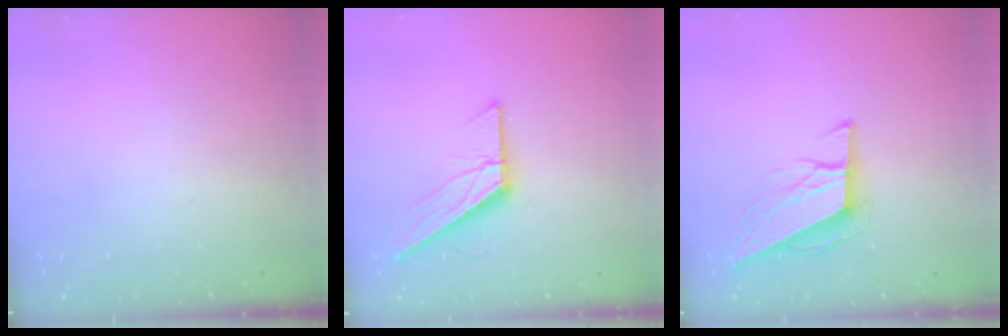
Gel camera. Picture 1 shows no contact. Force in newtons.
{"total": 13.8, "press": 13.8, "slide": 0.4}
{"total": 9.9, "press": 9.6, "slide": 2.3}